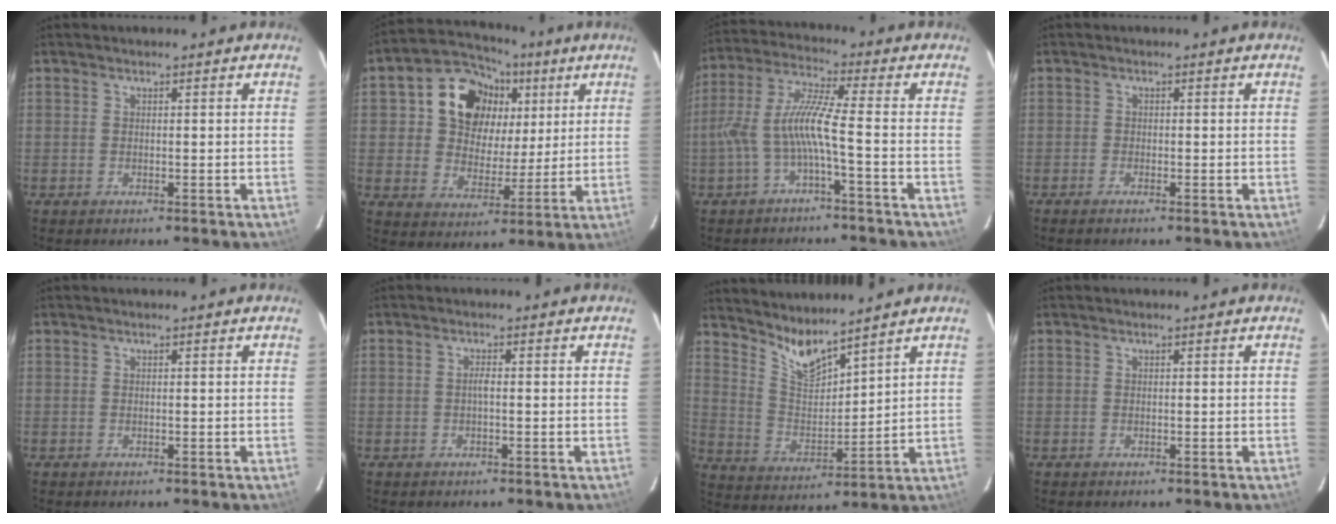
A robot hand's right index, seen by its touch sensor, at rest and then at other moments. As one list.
[{"total": 15.2, "force": [5.1, 12.3, 7.3], "torque": [-0.173, 0.050, 0.090]}, {"total": 8.1, "force": [-2.9, -0.3, 7.5], "torque": [-0.171, 0.010, -0.052]}, {"total": 1.0, "force": [-1.0, 0.1, 0.4], "torque": [-0.011, -0.005, -0.021]}, {"total": 0.0}, {"total": 1.1, "force": [-0.2, 0.1, 1.0], "torque": [-0.020, 0.005, -0.006]}, {"total": 8.2, "force": [7.3, 1.2, 3.6], "torque": [-0.070, -0.015, 0.148]}, {"total": 0.0}]